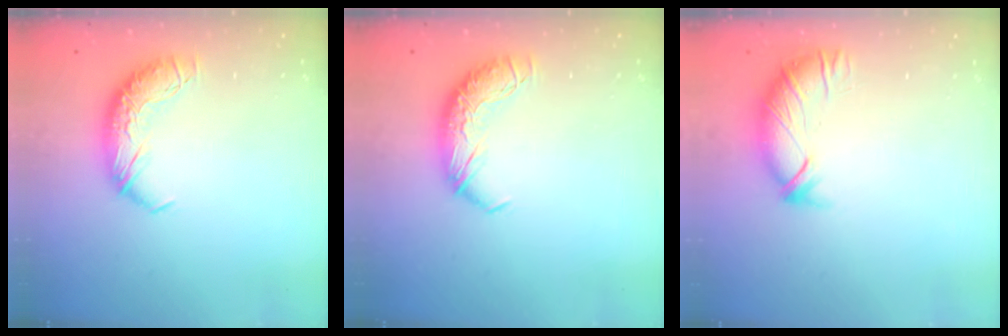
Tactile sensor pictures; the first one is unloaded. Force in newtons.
{"total": 0.0}
{"total": 3.7, "press": 3.4, "slide": 1.3}